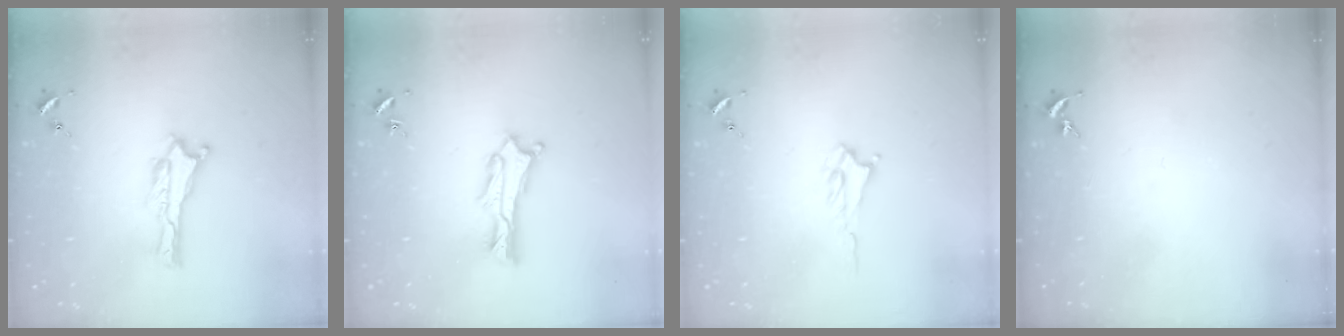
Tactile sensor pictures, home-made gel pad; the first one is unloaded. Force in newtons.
{"total": 1.1, "press": 1.1, "slide": 0.2}
{"total": 1.6, "press": 1.5, "slide": 0.4}
{"total": 0.0}